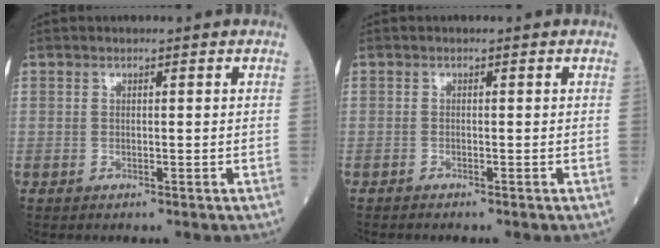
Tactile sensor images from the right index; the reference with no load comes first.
{"total": 0.7, "force": [-0.7, -0.2, 0.2], "torque": [-0.004, 0.001, -0.010]}